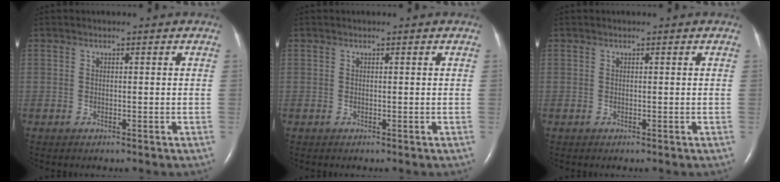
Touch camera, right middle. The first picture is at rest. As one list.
[{"total": 0.0}, {"total": 0.0}]